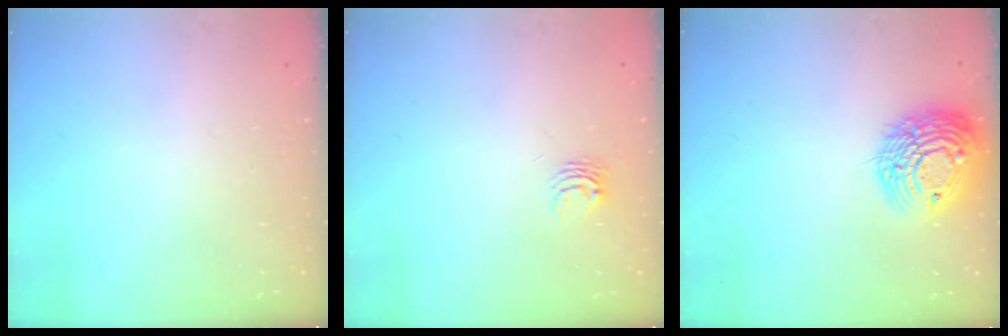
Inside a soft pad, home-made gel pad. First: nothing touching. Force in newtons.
{"total": 4.0, "press": 3.9, "slide": 0.3}
{"total": 16.3, "press": 16.3, "slide": 1.2}